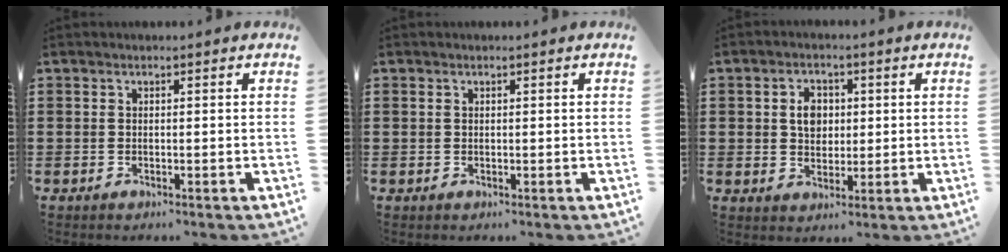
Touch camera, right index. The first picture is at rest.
{"total": 0.0}
{"total": 4.3, "force": [0.6, 3.2, 2.7], "torque": [-0.054, 0.011, 0.005]}